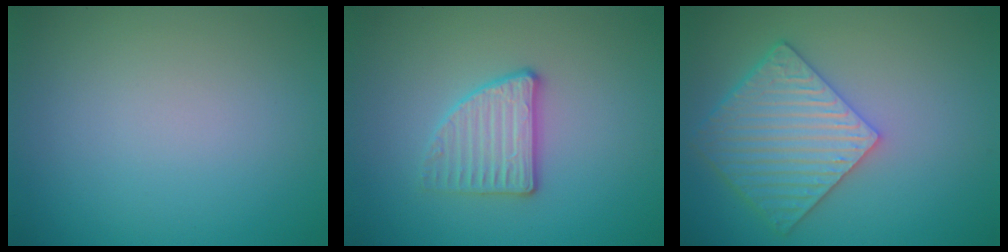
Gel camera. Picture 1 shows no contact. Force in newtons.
{"total": 2.8, "press": 2.7, "slide": 0.7}
{"total": 5.9, "press": 5.0, "slide": 3.1}